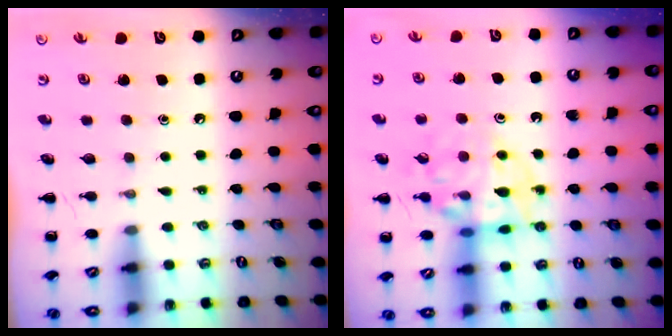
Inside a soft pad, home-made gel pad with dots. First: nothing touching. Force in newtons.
{"total": 13.9, "press": 13.8, "slide": 1.8}